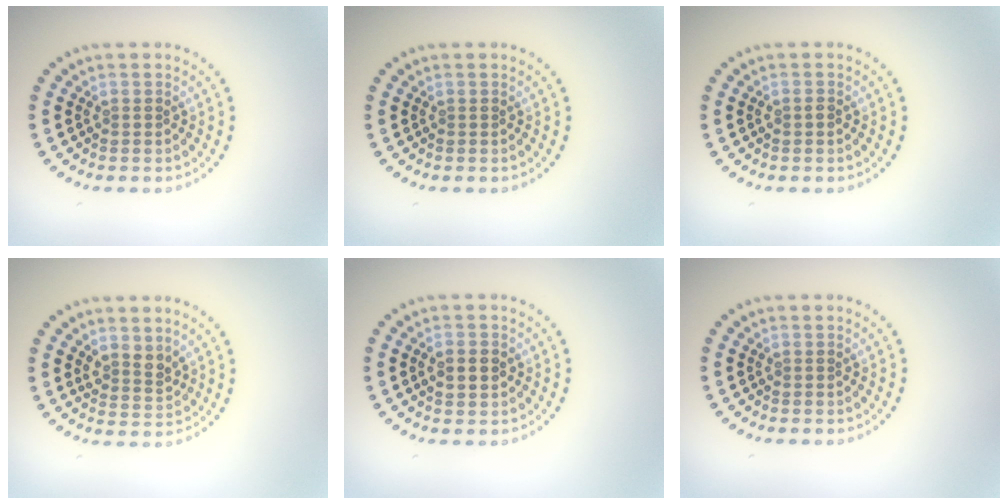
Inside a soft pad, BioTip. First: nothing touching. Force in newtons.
{"total": 0.0}
{"total": 0.8, "press": 0.8, "slide": 0.1}
{"total": 2.0, "press": 1.7, "slide": 1.0}
{"total": 2.2, "press": 2.2, "slide": 0.2}
{"total": 0.0}